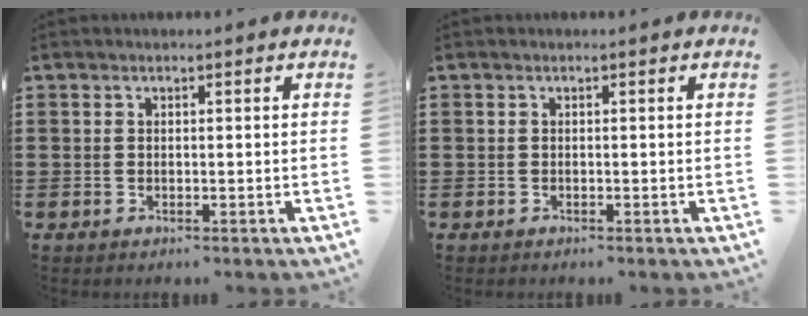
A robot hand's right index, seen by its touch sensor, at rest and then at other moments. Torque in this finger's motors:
{"motor_torque": [-0.08, -0.12, -0.05, -0.02]}